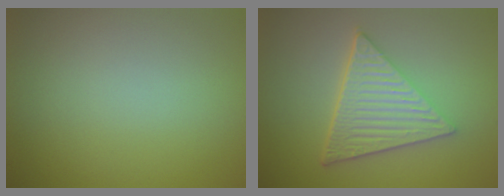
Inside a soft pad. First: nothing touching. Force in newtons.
{"total": 6.9, "press": 4.6, "slide": 5.1}